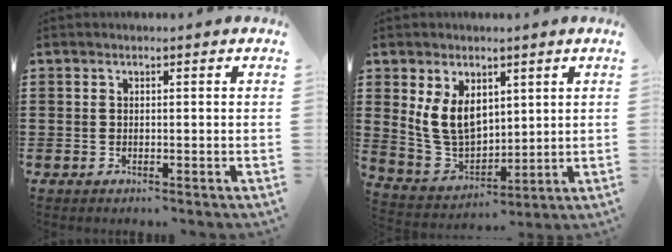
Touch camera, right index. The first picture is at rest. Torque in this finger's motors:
{"motor_torque": [1.55, 0.59, 0.73, 0.17]}